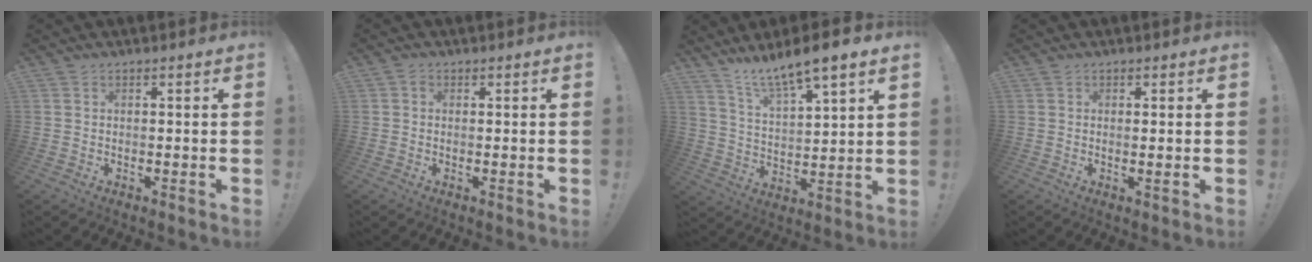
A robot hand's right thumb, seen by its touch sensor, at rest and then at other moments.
{"total": 0.8, "force": [0.2, 0.6, 0.5], "torque": [-0.001, -0.001, 0.002]}
{"total": 10.0, "force": [8.6, 0.9, 5.0], "torque": [-0.092, -0.065, 0.149]}
{"total": 1.5, "force": [0.5, -0.2, 1.4], "torque": [-0.013, -0.006, 0.004]}